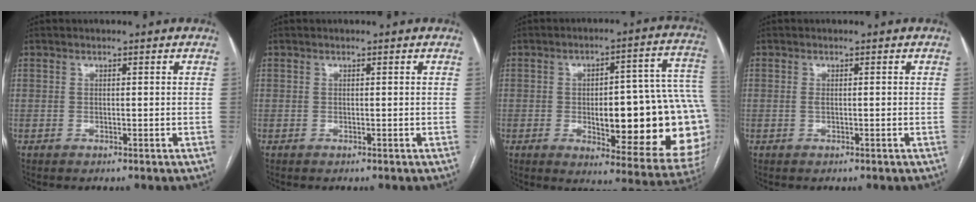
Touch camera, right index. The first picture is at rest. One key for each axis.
{"total": 0.0}
{"total": 25.4, "fx": -2.9, "fy": 6.4, "fz": 24.4, "tx": -0.225, "ty": 0.027, "tz": -0.017}
{"total": 1.0, "fx": -0.1, "fy": 0.4, "fz": 1.0, "tx": -0.021, "ty": -0.001, "tz": 0.000}